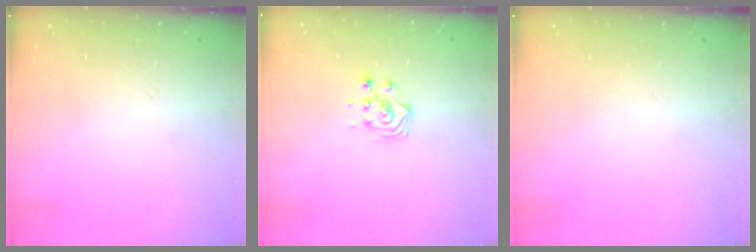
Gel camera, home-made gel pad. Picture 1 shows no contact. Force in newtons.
{"total": 3.5, "press": 3.5, "slide": 0.2}
{"total": 0.0}